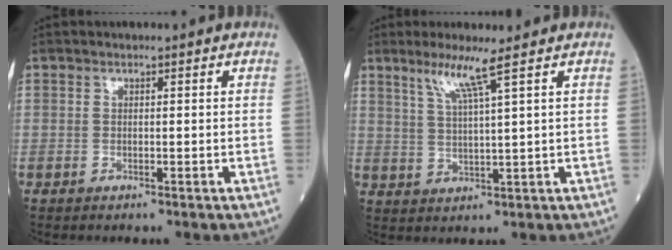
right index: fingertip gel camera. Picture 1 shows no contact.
{"total": 5.2, "force": [3.2, -1.1, 4.0], "torque": [-0.080, -0.007, 0.065]}